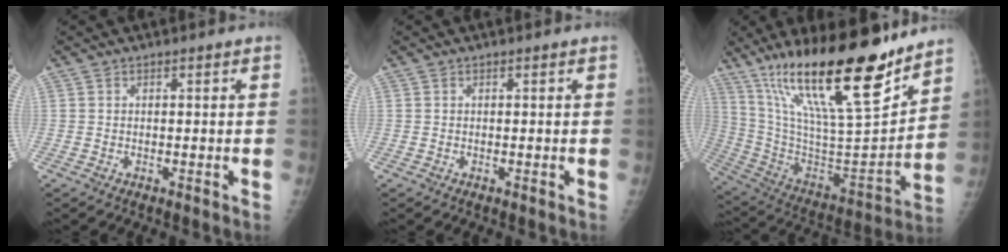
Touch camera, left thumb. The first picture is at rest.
{"total": 0.0}
{"total": 28.4, "force": [19.2, 6.2, 20.0], "torque": [-0.320, -0.082, 0.336]}